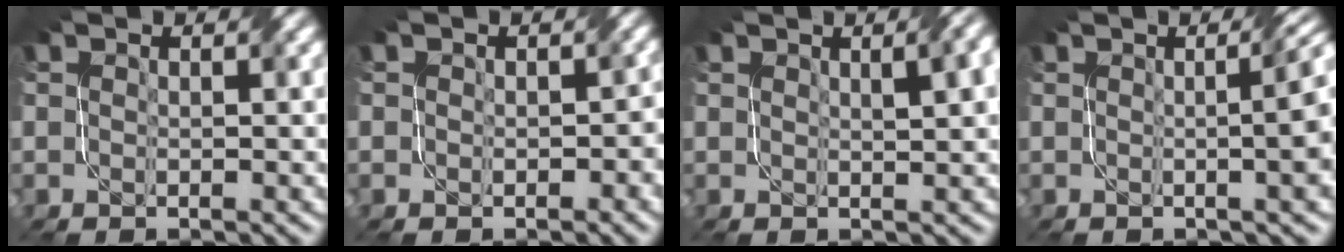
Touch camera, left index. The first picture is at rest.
{"total": 1.9, "force": [-0.2, 1.5, 1.2], "torque": [-0.011, -0.005, -0.004]}
{"total": 4.3, "force": [1.7, 1.4, 3.6], "torque": [-0.031, 0.015, 0.020]}
{"total": 8.1, "force": [0.6, 3.4, 7.4], "torque": [-0.030, 0.031, -0.006]}